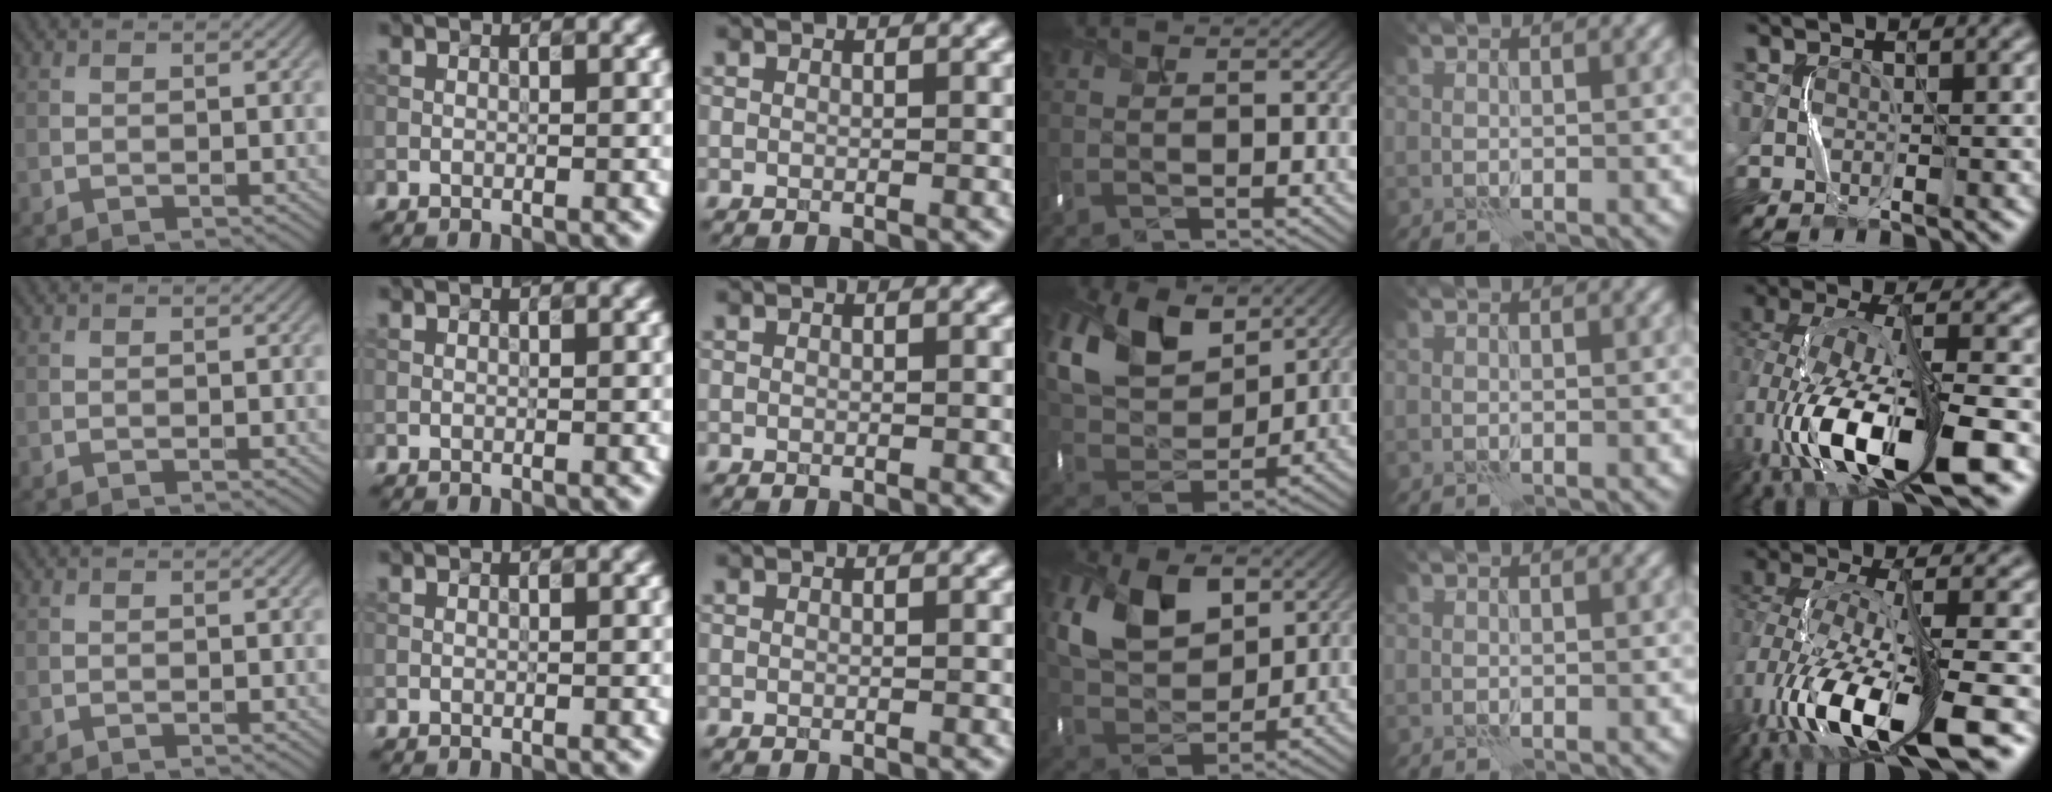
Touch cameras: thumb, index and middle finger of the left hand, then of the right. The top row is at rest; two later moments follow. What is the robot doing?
{"motion": "shake", "object": "handbell"}